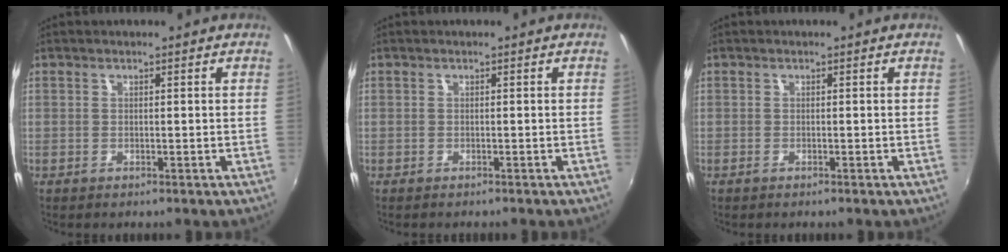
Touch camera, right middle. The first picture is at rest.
{"total": 0.7, "force": [-0.6, 0.1, 0.2], "torque": [-0.005, -0.004, -0.010]}
{"total": 0.8, "force": [-0.7, 0.1, 0.4], "torque": [-0.008, -0.003, -0.013]}